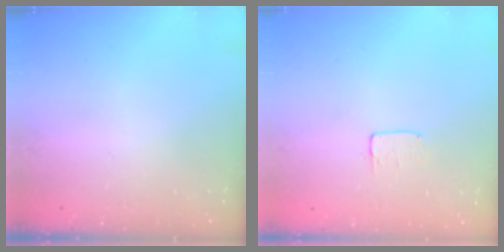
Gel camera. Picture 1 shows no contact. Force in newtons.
{"total": 3.7, "press": 3.6, "slide": 0.2}